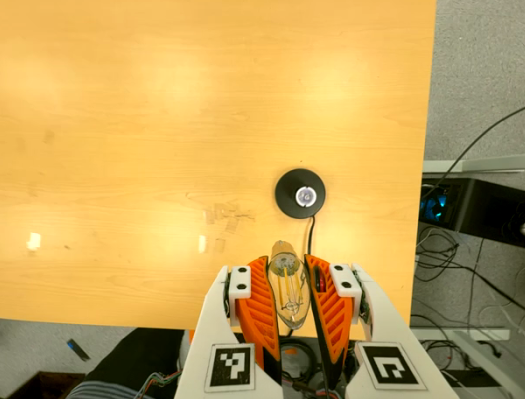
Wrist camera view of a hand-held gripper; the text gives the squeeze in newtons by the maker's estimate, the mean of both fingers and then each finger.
{"total": 23.5, "left": 25.6, "right": 21.4}